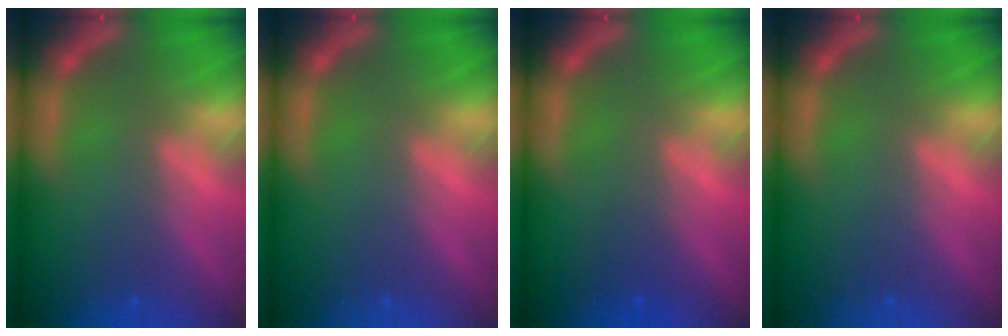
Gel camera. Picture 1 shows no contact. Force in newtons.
{"total": 0.0}
{"total": 1.5}
{"total": 0.0}